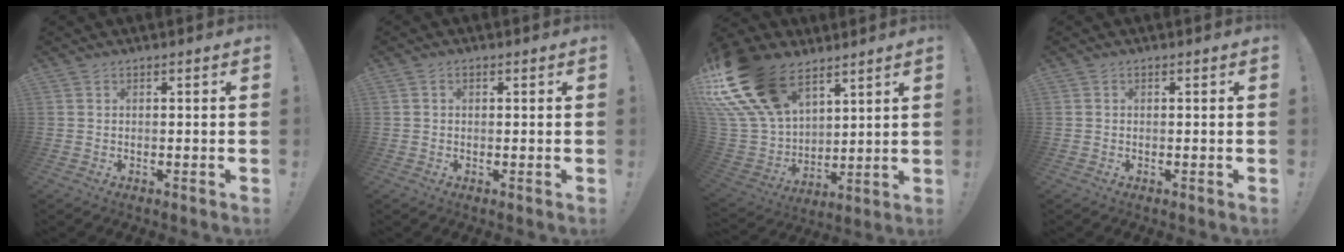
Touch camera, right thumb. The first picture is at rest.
{"total": 1.1, "force": [0.0, 0.9, 0.7], "torque": [-0.003, 0.000, -0.002]}
{"total": 25.1, "force": [14.4, 14.7, 14.3], "torque": [-0.299, -0.078, 0.285]}
{"total": 0.0}